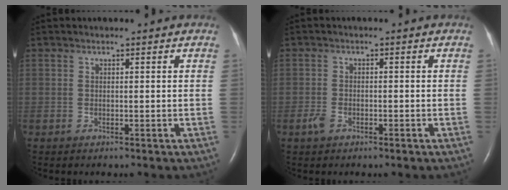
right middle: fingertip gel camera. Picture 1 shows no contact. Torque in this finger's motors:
{"motor_torque": [-0.11, 0.03, 0.00, 0.02]}